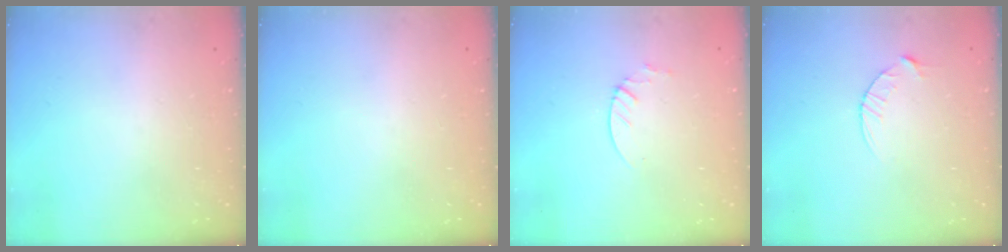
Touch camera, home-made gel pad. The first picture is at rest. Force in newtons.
{"total": 0.0}
{"total": 1.9, "press": 1.9, "slide": 0.2}
{"total": 3.6, "press": 3.5, "slide": 0.5}